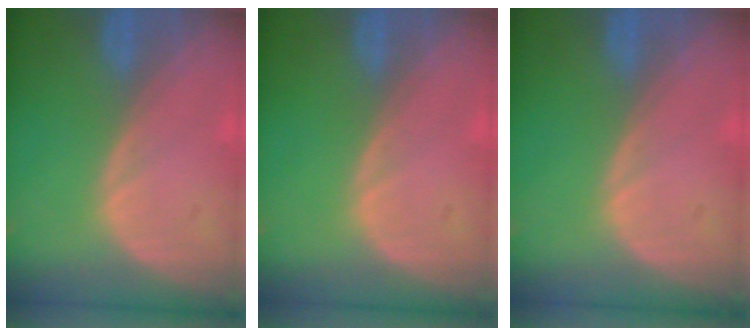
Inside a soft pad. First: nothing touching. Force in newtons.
{"total": 0.0}
{"total": 0.0}